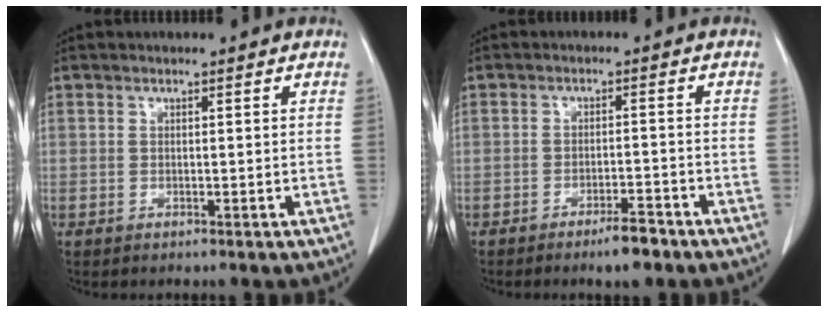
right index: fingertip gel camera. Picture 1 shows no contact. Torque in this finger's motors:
{"motor_torque": [0.14, -0.15, 0.05, 0.05]}